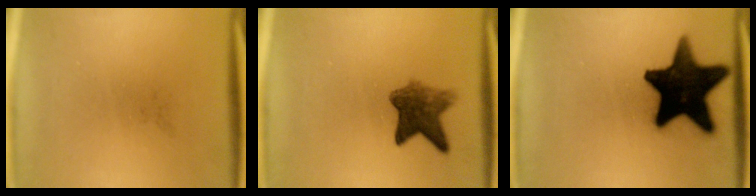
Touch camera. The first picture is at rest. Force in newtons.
{"total": 6.1}
{"total": 18.7}